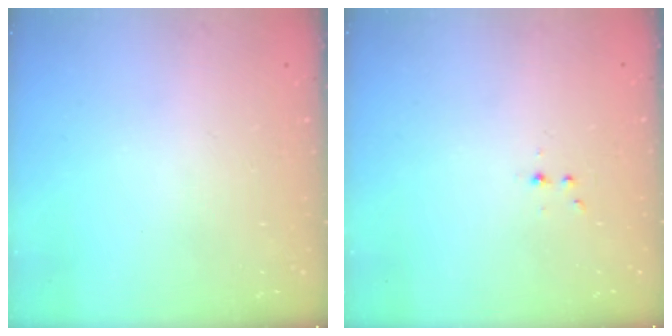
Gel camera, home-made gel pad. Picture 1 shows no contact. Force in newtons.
{"total": 2.8, "press": 2.4, "slide": 1.5}